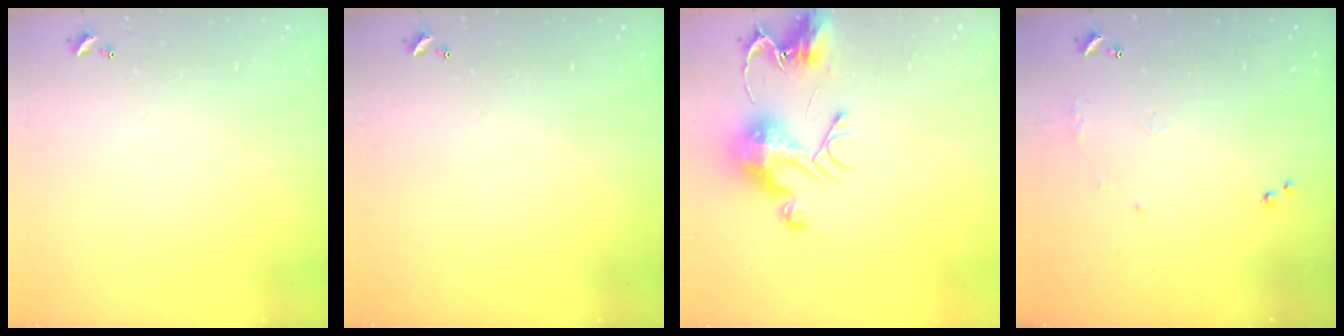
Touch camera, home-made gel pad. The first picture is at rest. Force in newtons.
{"total": 0.0}
{"total": 12.0, "press": 12.0, "slide": 1.1}
{"total": 6.4, "press": 6.3, "slide": 1.0}